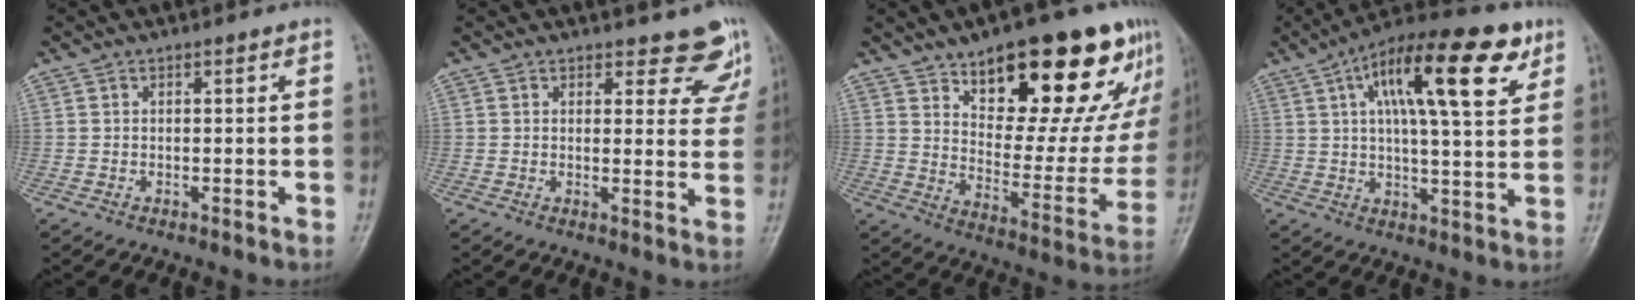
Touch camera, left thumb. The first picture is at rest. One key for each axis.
{"total": 6.8, "fx": 5.9, "fy": 3.0, "fz": 1.7, "tx": 0.025, "ty": -0.038, "tz": 0.052}
{"total": 26.4, "fx": 15.7, "fy": 10.9, "fz": 18.3, "tx": -0.195, "ty": -0.057, "tz": 0.232}
{"total": 19.0, "fx": 8.0, "fy": 6.3, "fz": 16.1, "tx": -0.233, "ty": -0.002, "tz": 0.118}